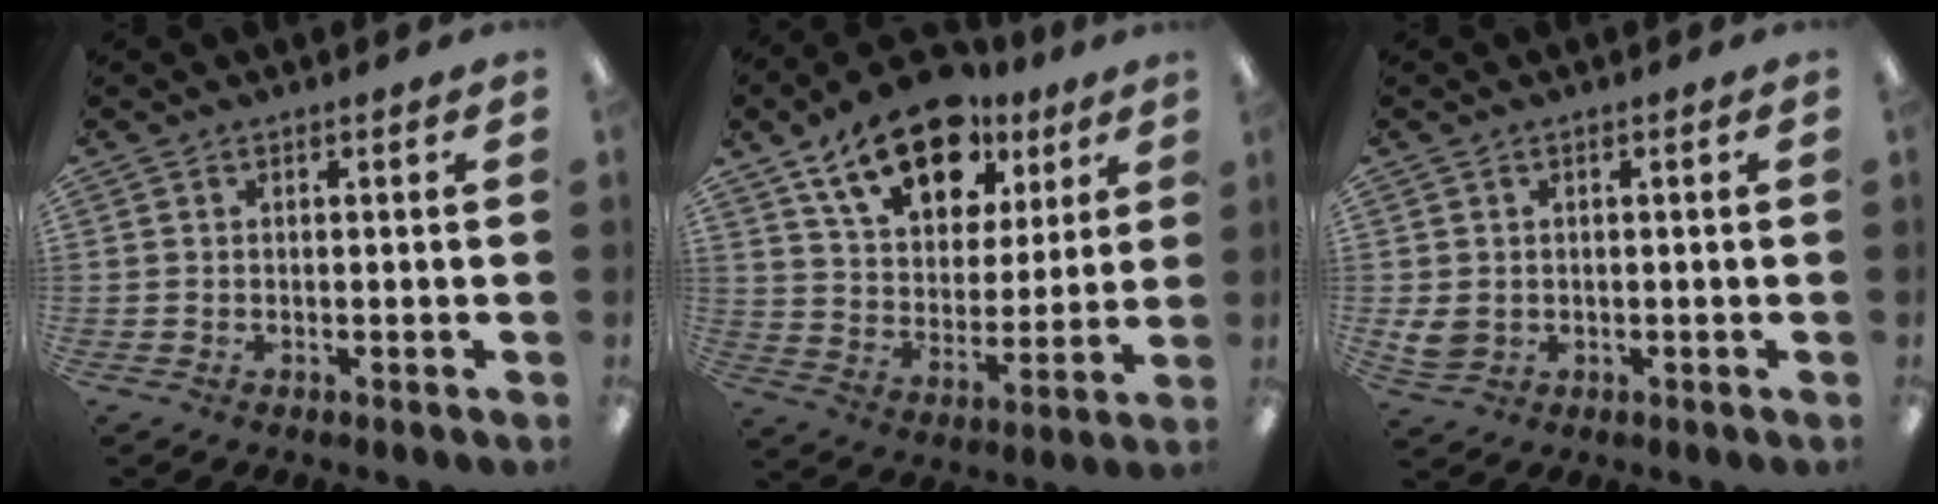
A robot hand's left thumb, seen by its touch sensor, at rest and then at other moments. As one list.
[{"total": 18.3, "force": [11.7, 10.5, 9.5], "torque": [-0.148, -0.057, 0.207]}, {"total": 4.1, "force": [0.0, 3.4, 2.2], "torque": [-0.037, -0.001, 0.001]}]